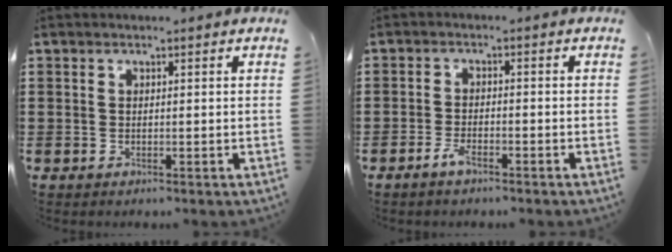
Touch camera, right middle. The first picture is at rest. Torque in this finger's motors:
{"motor_torque": [-0.05, 0.08, 0.00, 0.00]}